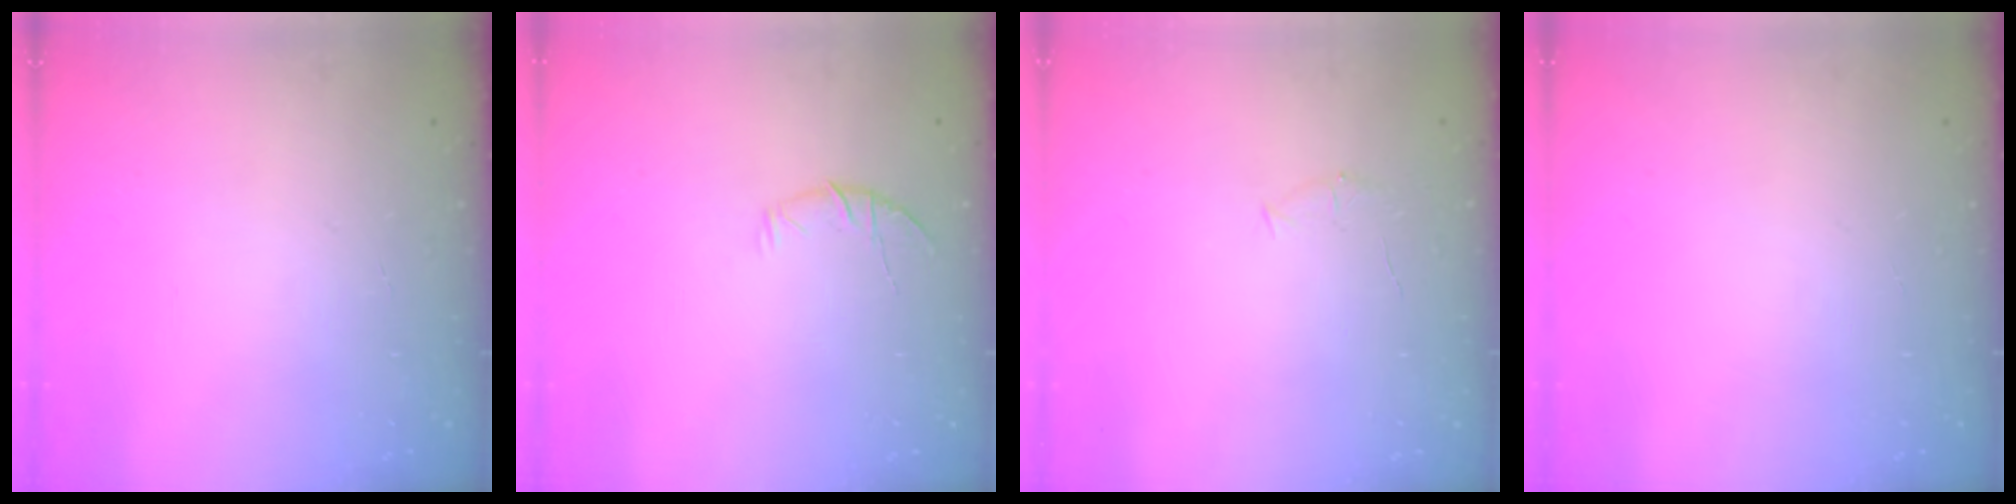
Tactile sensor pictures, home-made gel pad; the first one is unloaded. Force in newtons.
{"total": 6.5, "press": 6.4, "slide": 1.3}
{"total": 4.2, "press": 4.0, "slide": 1.1}
{"total": 0.0}